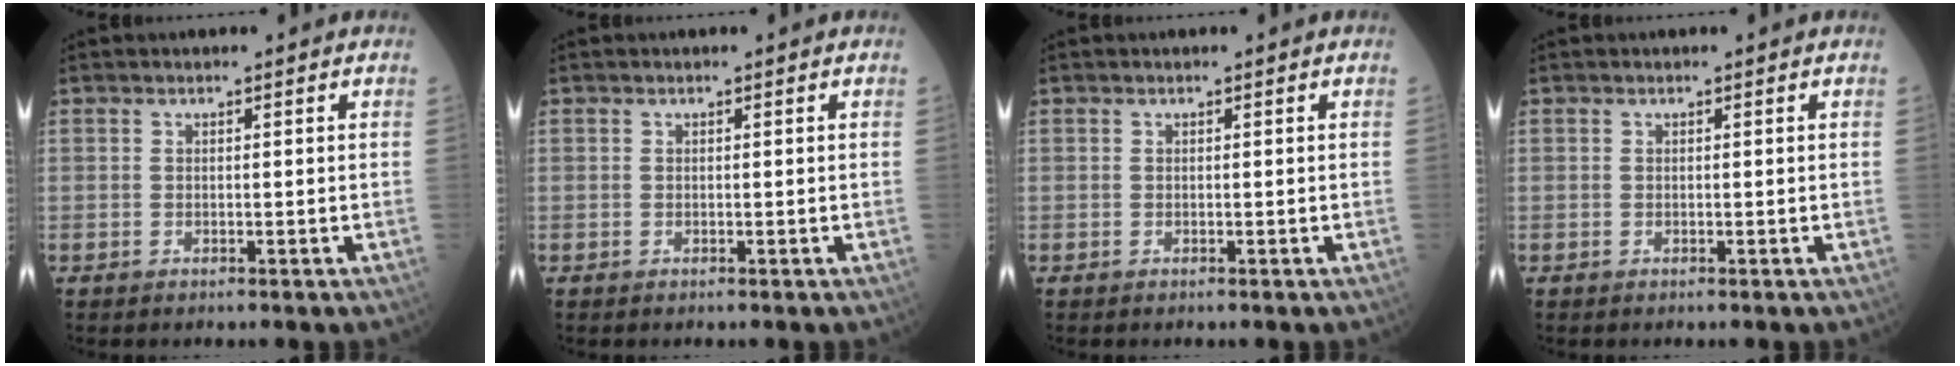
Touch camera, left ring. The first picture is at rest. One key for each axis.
{"total": 0.0}
{"total": 0.0}
{"total": 0.0}